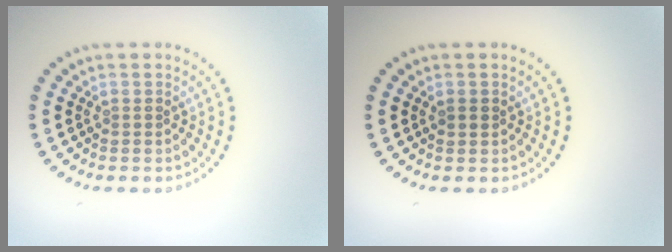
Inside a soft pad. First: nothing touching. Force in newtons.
{"total": 0.9, "press": 0.8, "slide": 0.3}